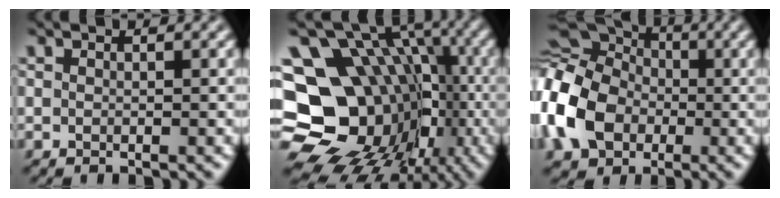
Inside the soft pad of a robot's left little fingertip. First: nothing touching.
{"total": 17.6, "force": [-3.5, 14.4, 9.6], "torque": [-0.165, 0.007, -0.058]}
{"total": 14.2, "force": [-1.9, 11.6, 8.1], "torque": [-0.187, -0.014, -0.073]}